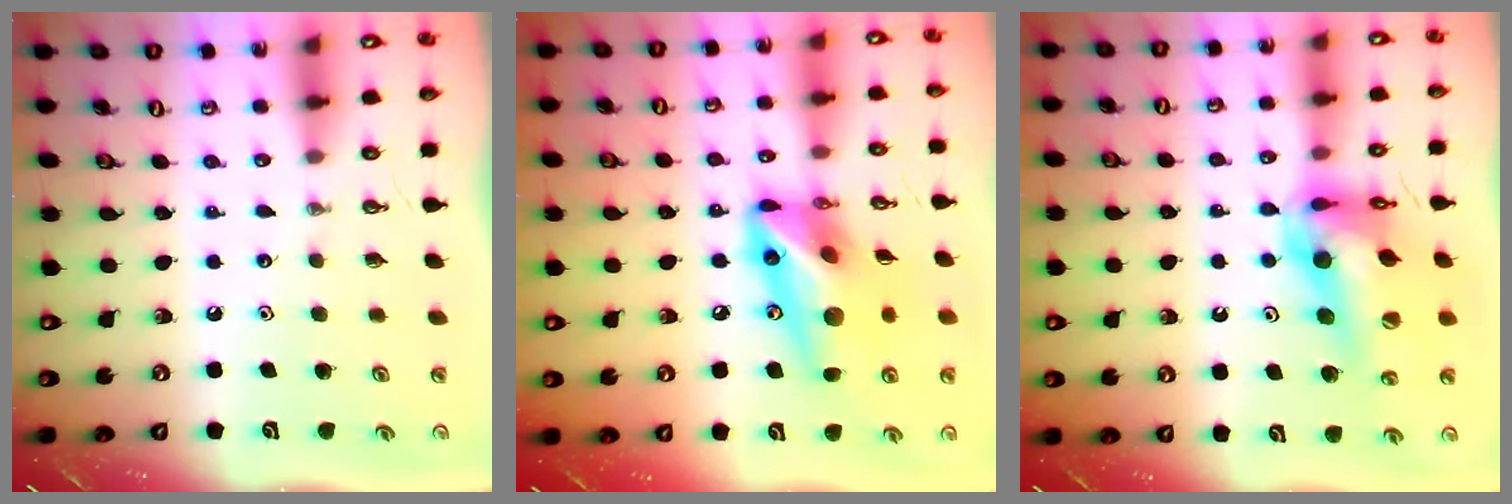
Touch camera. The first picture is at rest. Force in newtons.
{"total": 17.3, "press": 17.0, "slide": 3.2}
{"total": 18.8, "press": 18.7, "slide": 1.7}